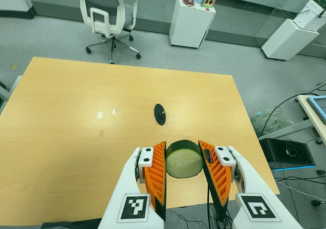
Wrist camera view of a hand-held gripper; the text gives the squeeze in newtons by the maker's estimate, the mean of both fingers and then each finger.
{"total": 12.4, "left": 11.2, "right": 13.7}